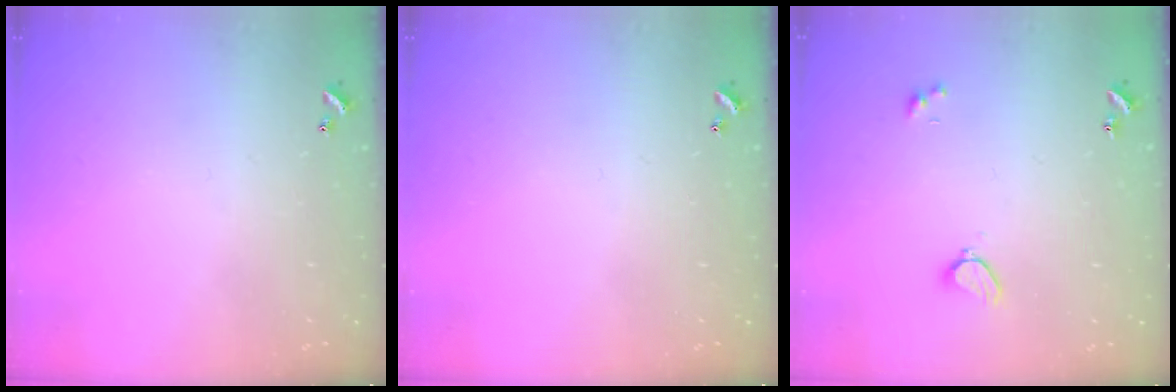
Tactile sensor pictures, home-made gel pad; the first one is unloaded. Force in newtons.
{"total": 0.0}
{"total": 2.1, "press": 2.0, "slide": 0.5}